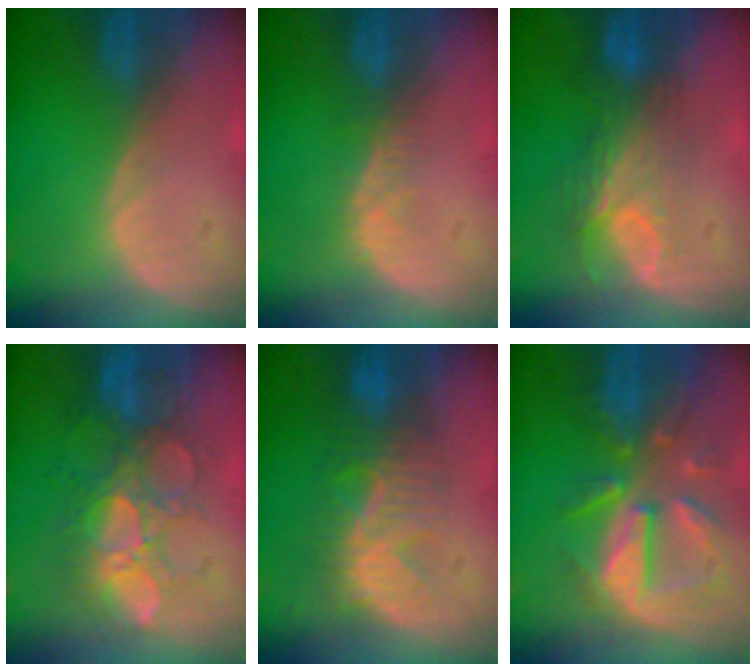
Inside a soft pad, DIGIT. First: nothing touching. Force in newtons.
{"total": 2.8, "press": 2.3, "slide": 1.7}
{"total": 7.6, "press": 6.6, "slide": 3.7}
{"total": 10.1, "press": 9.2, "slide": 4.3}
{"total": 8.4, "press": 8.0, "slide": 2.4}
{"total": 10.3, "press": 9.3, "slide": 4.4}